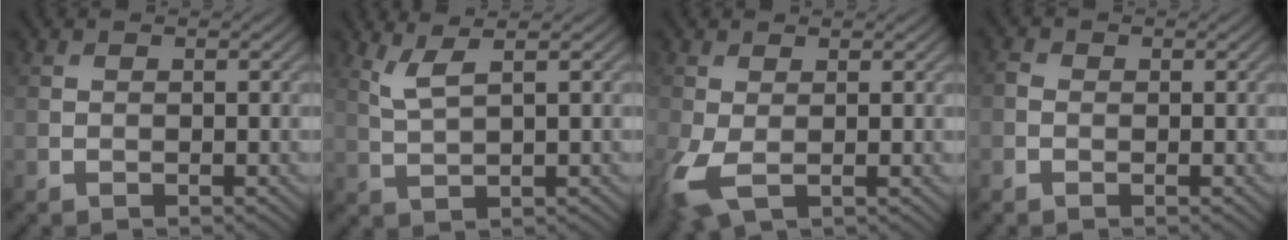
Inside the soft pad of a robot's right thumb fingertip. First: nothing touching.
{"total": 3.0, "force": [1.8, 0.6, 2.4], "torque": [-0.051, 0.004, 0.044]}
{"total": 4.4, "force": [-0.8, 2.2, 3.6], "torque": [-0.106, -0.014, -0.013]}
{"total": 1.0, "force": [-0.3, 0.8, 0.4], "torque": [-0.010, 0.000, -0.010]}